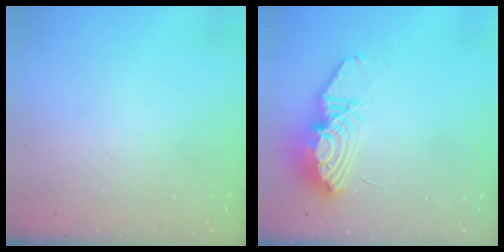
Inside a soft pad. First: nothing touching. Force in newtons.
{"total": 13.0, "press": 12.9, "slide": 1.3}